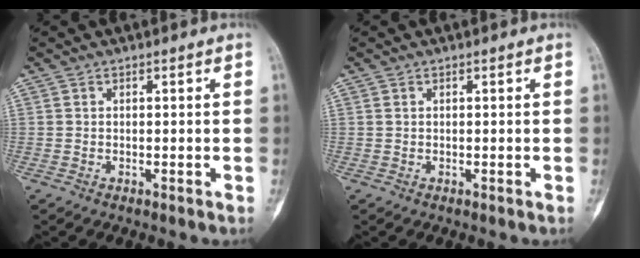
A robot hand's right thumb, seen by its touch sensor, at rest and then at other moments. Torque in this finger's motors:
{"motor_torque": [-0.04, -0.04, 0.06, 0.18, -0.03]}